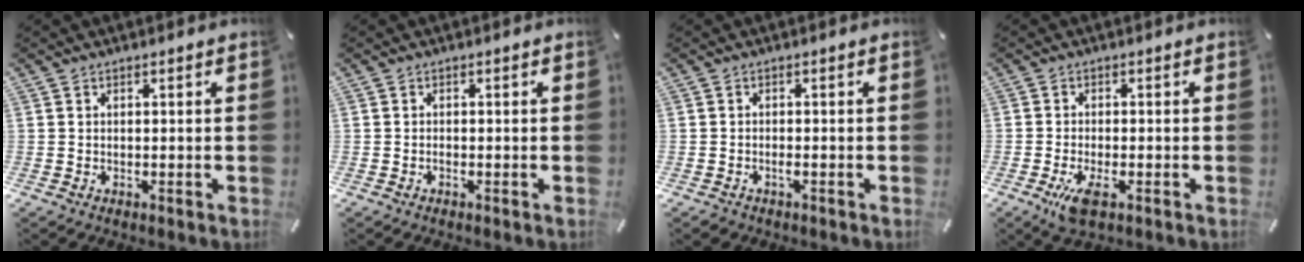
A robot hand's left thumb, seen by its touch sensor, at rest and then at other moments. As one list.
[{"total": 0.7, "force": [-0.4, 0.3, 0.5], "torque": [-0.010, -0.002, -0.008]}, {"total": 1.2, "force": [-0.7, 0.6, 0.8], "torque": [-0.018, 0.002, -0.014]}, {"total": 5.2, "force": [-2.2, 1.6, 4.5], "torque": [-0.087, -0.007, -0.035]}]